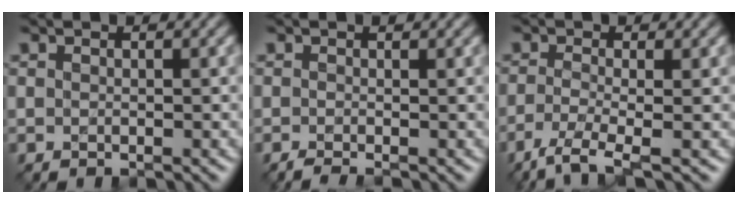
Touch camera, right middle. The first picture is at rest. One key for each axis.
{"total": 1.0, "fx": -0.5, "fy": 0.2, "fz": 0.9, "tx": -0.014, "ty": 0.003, "tz": -0.015}
{"total": 3.2, "fx": -1.6, "fy": 0.8, "fz": 2.7, "tx": -0.054, "ty": -0.004, "tz": -0.044}